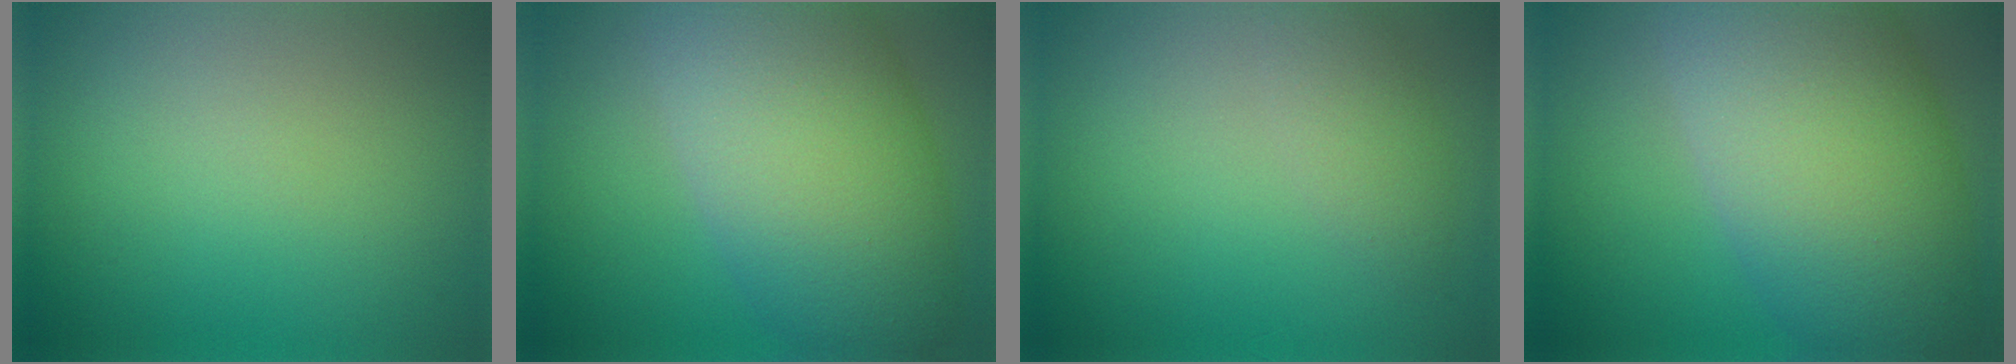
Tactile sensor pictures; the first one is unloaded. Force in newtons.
{"total": 12.1, "press": 12.1, "slide": 0.5}
{"total": 1.9, "press": 1.9, "slide": 0.1}
{"total": 13.4, "press": 13.4, "slide": 0.4}